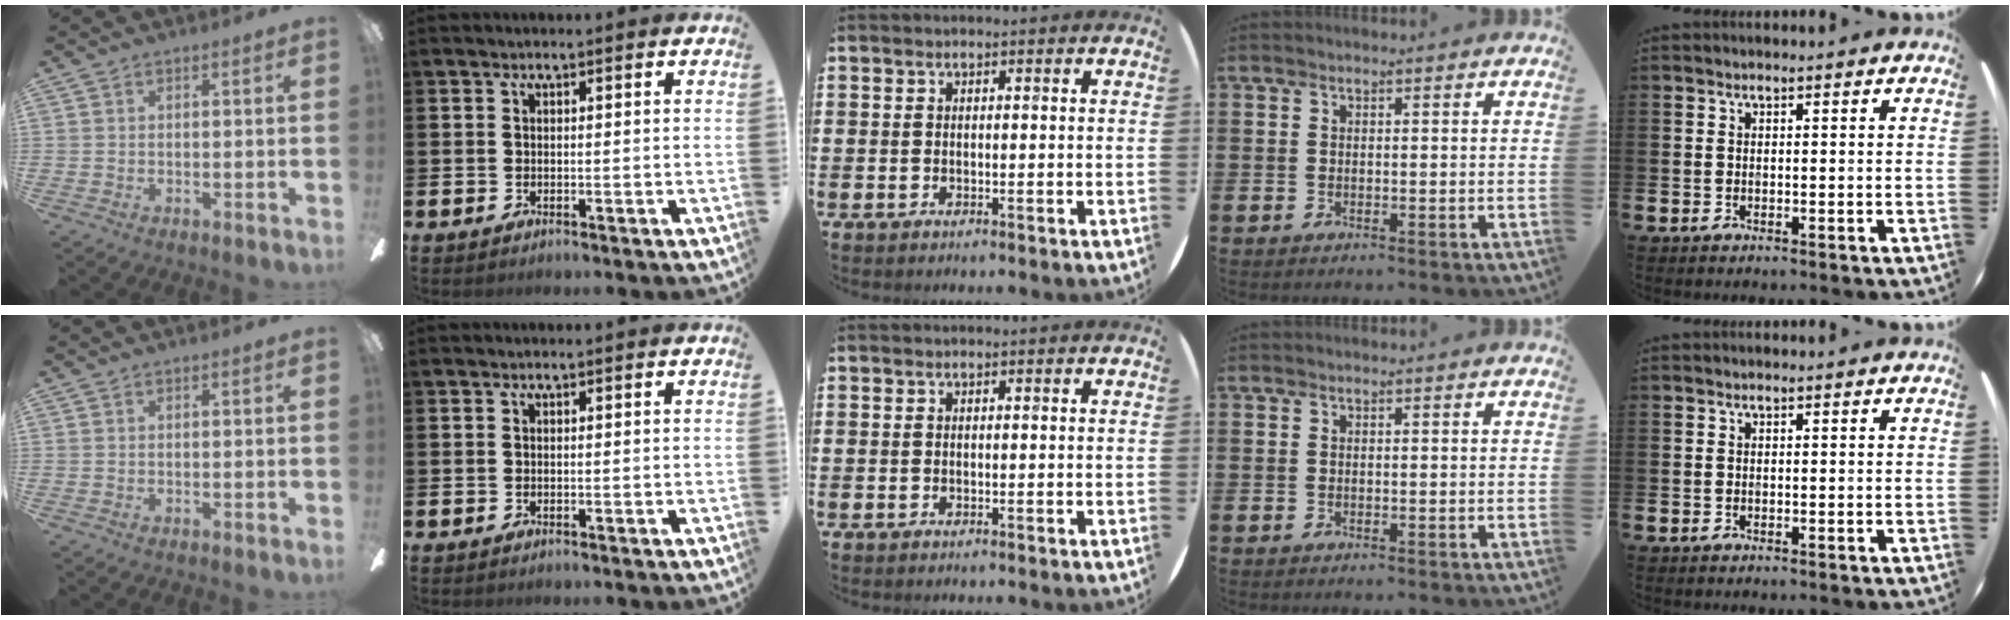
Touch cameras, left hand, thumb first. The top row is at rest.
{}